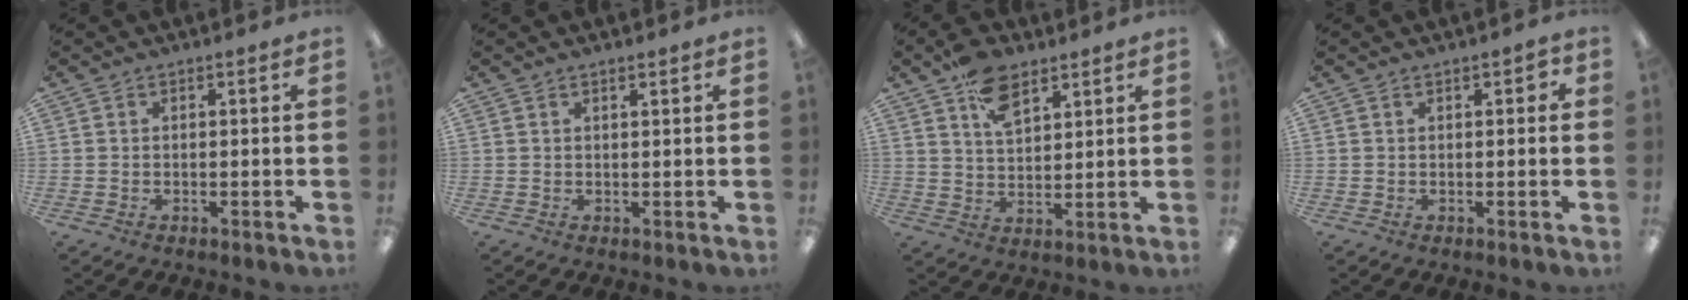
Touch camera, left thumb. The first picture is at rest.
{"total": 0.9, "force": [0.7, 0.1, 0.4], "torque": [-0.009, -0.001, 0.013]}
{"total": 9.4, "force": [5.7, 5.0, 5.5], "torque": [-0.090, -0.021, 0.103]}
{"total": 1.6, "force": [0.5, 1.0, 1.1], "torque": [-0.014, 0.002, 0.007]}